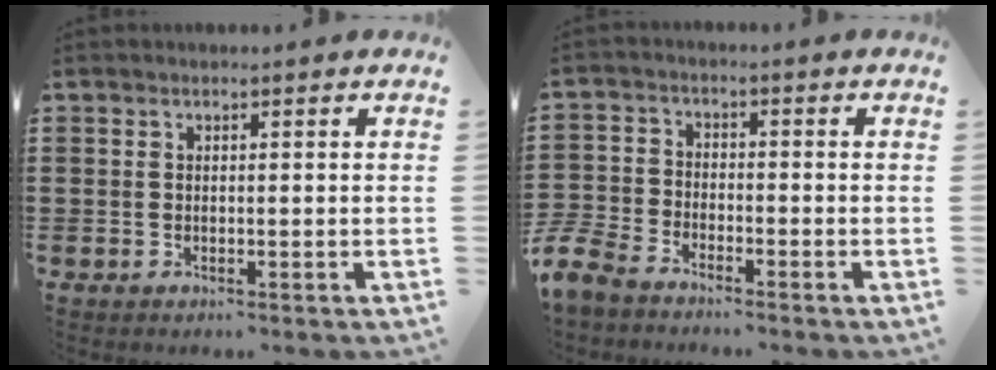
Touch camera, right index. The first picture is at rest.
{"total": 5.1, "force": [-4.9, 0.8, 1.1], "torque": [-0.060, -0.011, -0.108]}